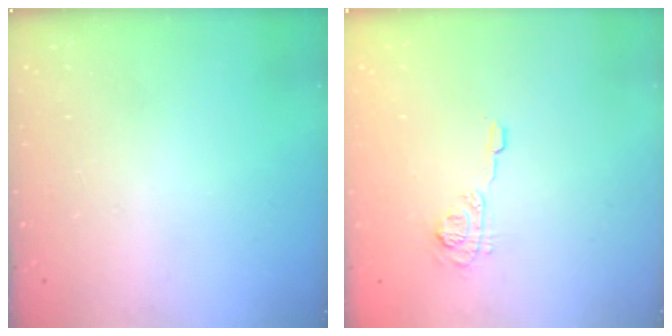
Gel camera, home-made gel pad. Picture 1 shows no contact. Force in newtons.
{"total": 7.6, "press": 7.5, "slide": 0.9}